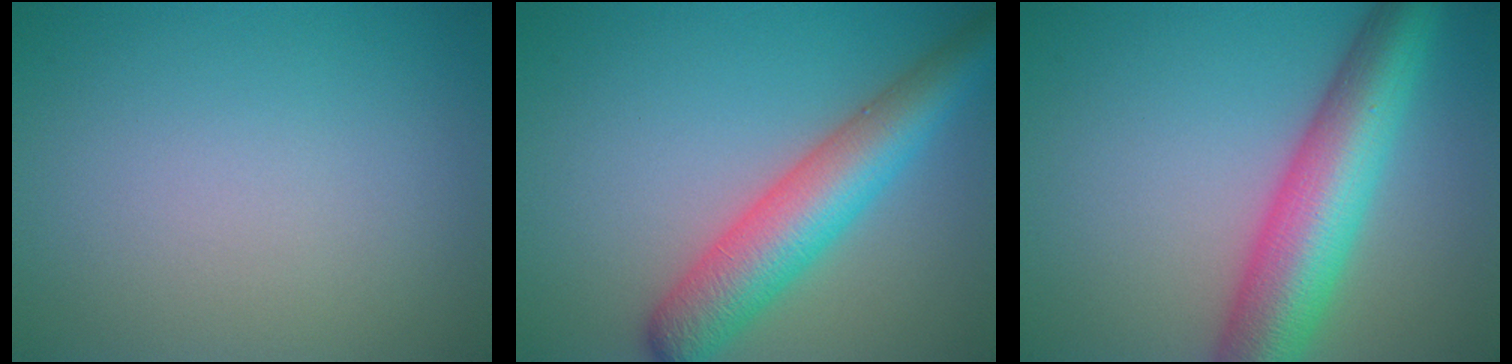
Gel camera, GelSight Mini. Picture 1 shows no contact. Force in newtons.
{"total": 7.0, "press": 7.0, "slide": 0.3}
{"total": 9.0, "press": 9.0, "slide": 0.3}